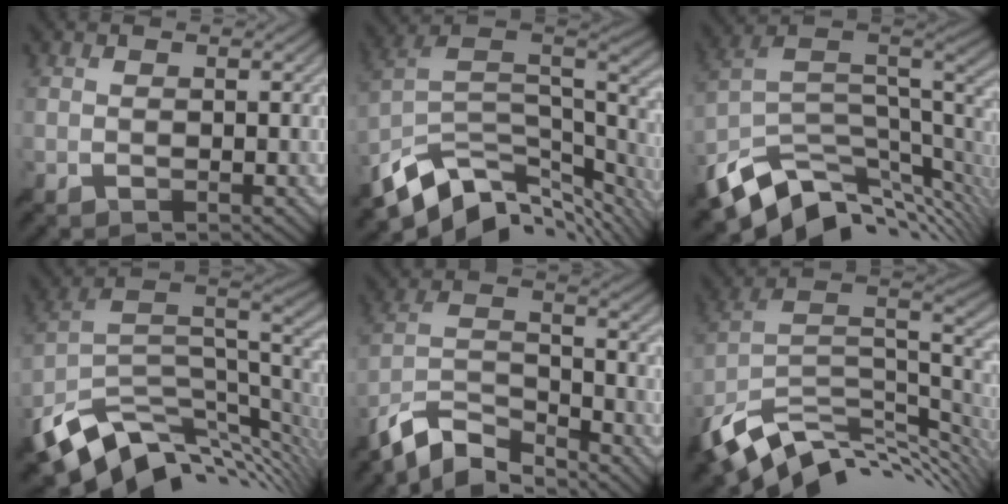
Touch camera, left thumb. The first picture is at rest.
{"total": 13.1, "force": [-7.5, 6.7, 8.5], "torque": [-0.204, -0.015, -0.126]}
{"total": 12.2, "force": [-5.6, 6.5, 8.7], "torque": [-0.201, -0.019, -0.104]}
{"total": 13.4, "force": [-5.4, 7.6, 9.6], "torque": [-0.213, -0.027, -0.091]}
{"total": 9.5, "force": [-8.2, 2.5, 4.1], "torque": [-0.084, 0.003, -0.170]}
{"total": 13.8, "force": [-6.4, 6.9, 10.1], "torque": [-0.219, -0.016, -0.113]}